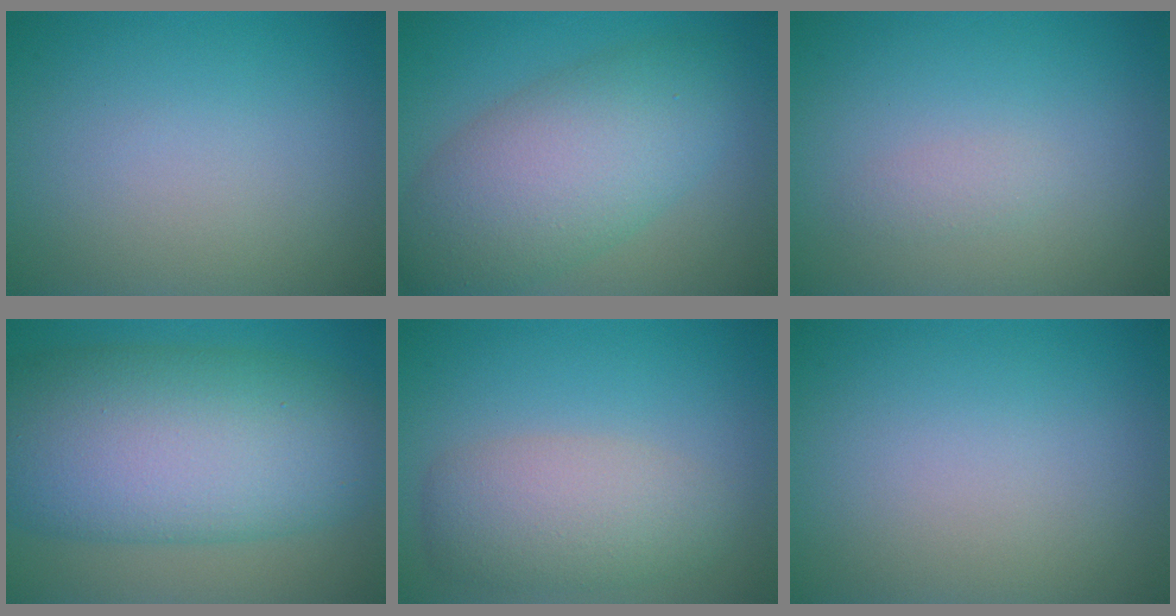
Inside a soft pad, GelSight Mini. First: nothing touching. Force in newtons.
{"total": 8.3, "press": 8.2, "slide": 0.3}
{"total": 1.0, "press": 1.0, "slide": 0.0}
{"total": 14.2, "press": 14.2, "slide": 0.1}
{"total": 4.6, "press": 4.6, "slide": 0.1}
{"total": 0.0}